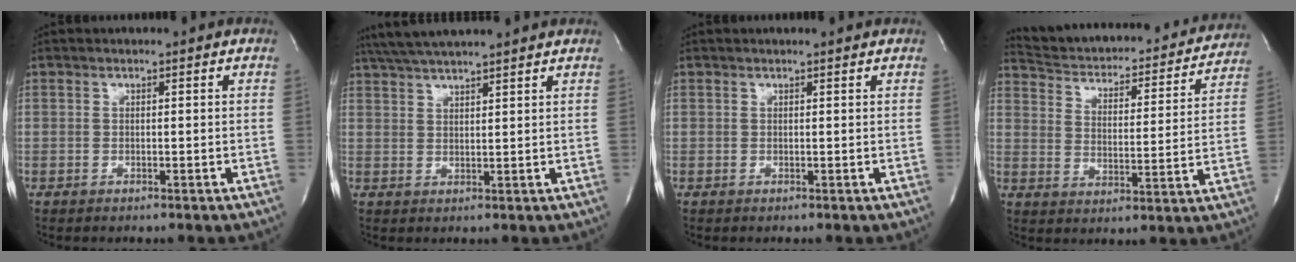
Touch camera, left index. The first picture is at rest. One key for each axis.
{"total": 10.6, "fx": 9.3, "fy": 0.2, "fz": 5.0, "tx": -0.091, "ty": 0.036, "tz": 0.143}
{"total": 1.4, "fx": 1.3, "fy": -0.2, "fz": 0.4, "tx": -0.011, "ty": 0.002, "tz": 0.016}
{"total": 22.5, "fx": 20.9, "fy": 5.2, "fz": 6.4, "tx": -0.098, "ty": -0.023, "tz": 0.275}